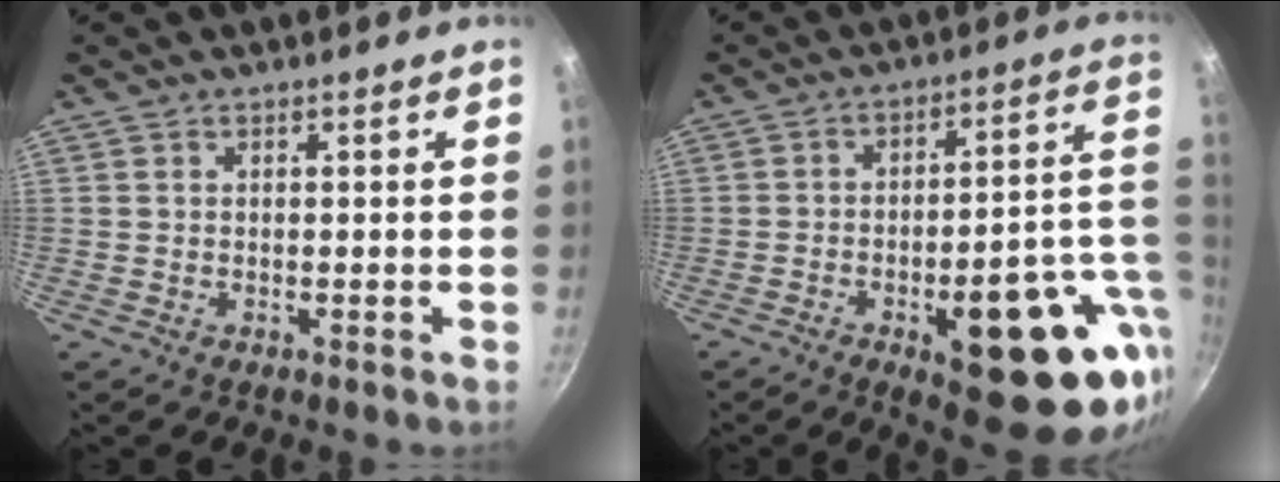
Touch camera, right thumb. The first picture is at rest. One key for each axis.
{"total": 22.7, "fx": -6.8, "fy": 8.5, "fz": 19.9, "tx": -0.212, "ty": 0.021, "tz": -0.085}